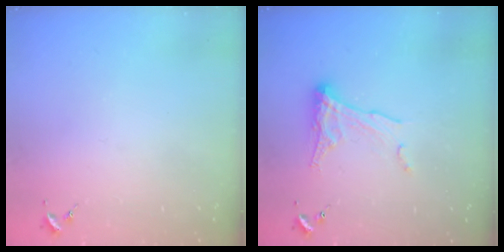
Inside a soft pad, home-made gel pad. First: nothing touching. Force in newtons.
{"total": 10.1, "press": 10.1, "slide": 0.8}